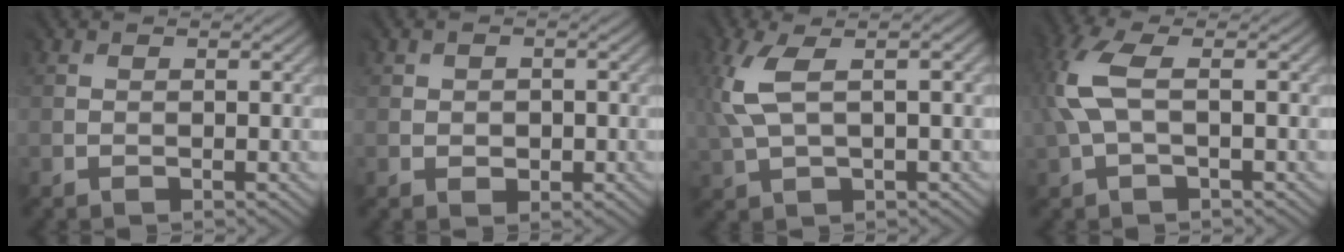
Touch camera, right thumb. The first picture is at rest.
{"total": 1.2, "force": [0.1, 1.1, 0.2], "torque": [-0.001, -0.005, 0.004]}
{"total": 5.5, "force": [1.4, 2.1, 4.9], "torque": [-0.135, 0.010, 0.025]}
{"total": 5.6, "force": [1.0, 2.5, 5.0], "torque": [-0.148, 0.013, 0.017]}